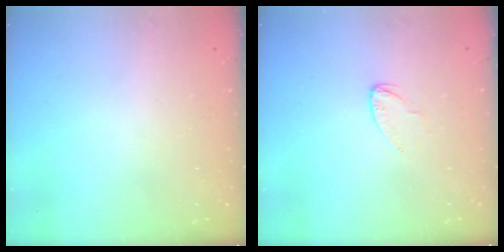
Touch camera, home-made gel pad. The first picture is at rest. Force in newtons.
{"total": 2.1, "press": 2.1, "slide": 0.2}